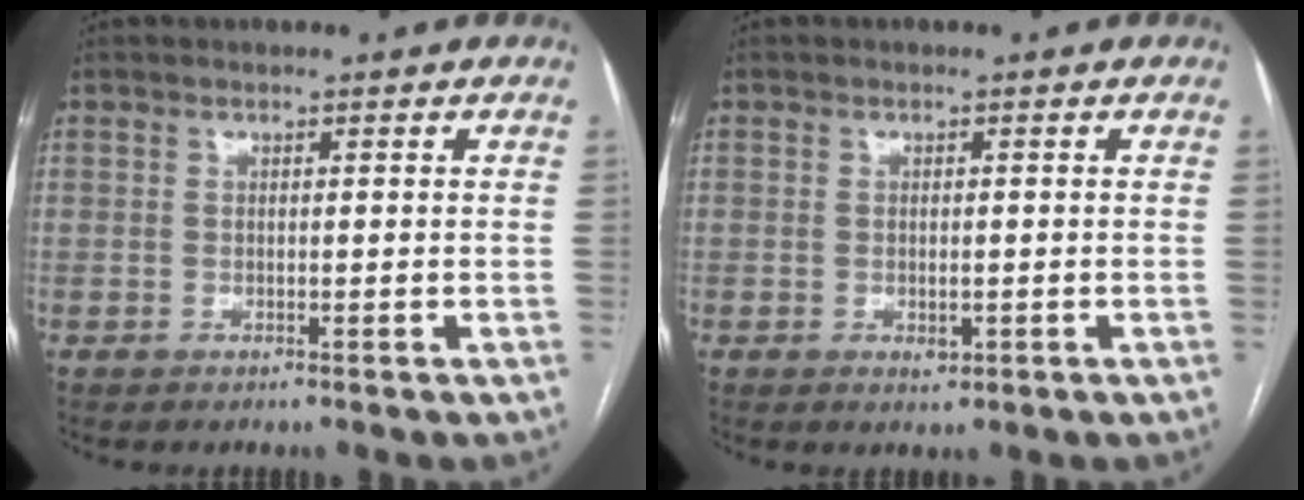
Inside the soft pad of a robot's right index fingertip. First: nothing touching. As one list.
[{"total": 1.7, "force": [-0.5, 1.0, 1.3], "torque": [-0.022, -0.002, -0.002]}]